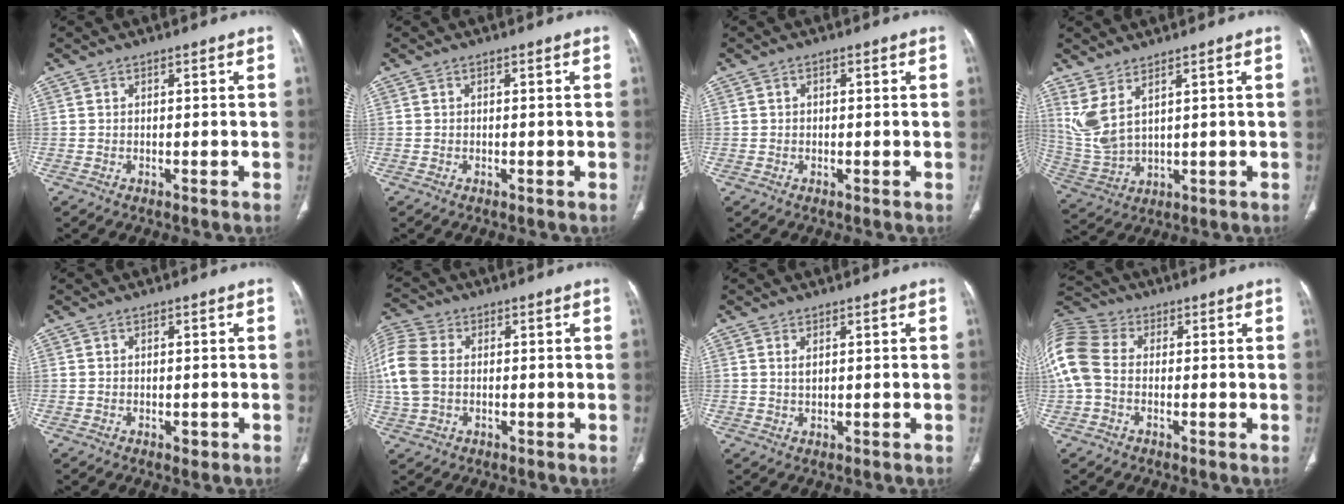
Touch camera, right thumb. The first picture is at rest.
{"total": 0.0}
{"total": 0.6, "force": [0.1, 0.5, 0.3], "torque": [-0.001, 0.002, -0.001]}
{"total": 7.9, "force": [4.2, 2.9, 6.0], "torque": [-0.140, -0.025, 0.102]}
{"total": 1.2, "force": [-0.6, 0.8, 0.7], "torque": [-0.005, 0.000, -0.006]}
{"total": 11.9, "force": [0.3, 8.7, 8.1], "torque": [-0.214, 0.015, 0.007]}
{"total": 1.5, "force": [0.6, 0.6, 1.2], "torque": [-0.025, -0.001, 0.016]}
{"total": 14.4, "force": [0.1, 10.8, 9.5], "torque": [-0.244, 0.028, -0.002]}